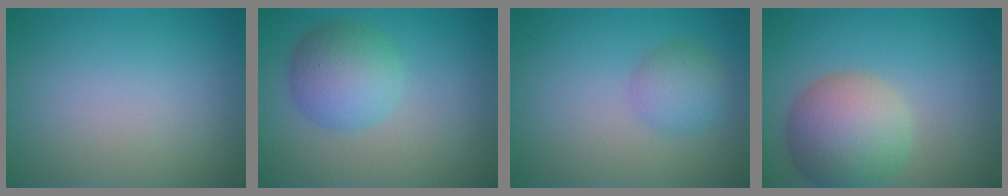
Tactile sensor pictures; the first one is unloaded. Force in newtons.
{"total": 4.5, "press": 4.5, "slide": 0.1}
{"total": 2.5, "press": 2.5, "slide": 0.1}
{"total": 7.0, "press": 6.9, "slide": 0.6}